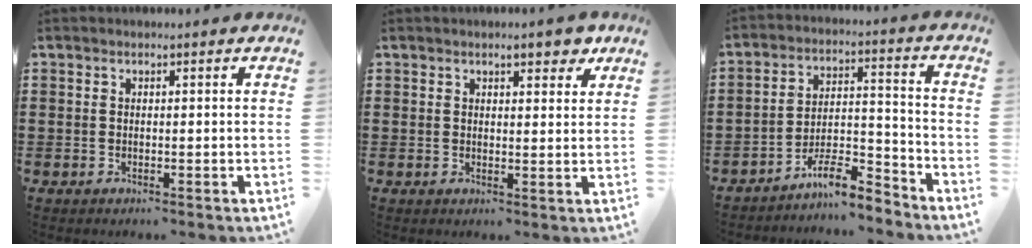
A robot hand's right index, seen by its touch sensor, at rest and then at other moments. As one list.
[{"total": 3.8, "force": [2.5, 1.4, 2.4], "torque": [-0.029, -0.001, 0.040]}, {"total": 8.4, "force": [-7.5, 1.6, 3.5], "torque": [-0.056, 0.018, -0.140]}]